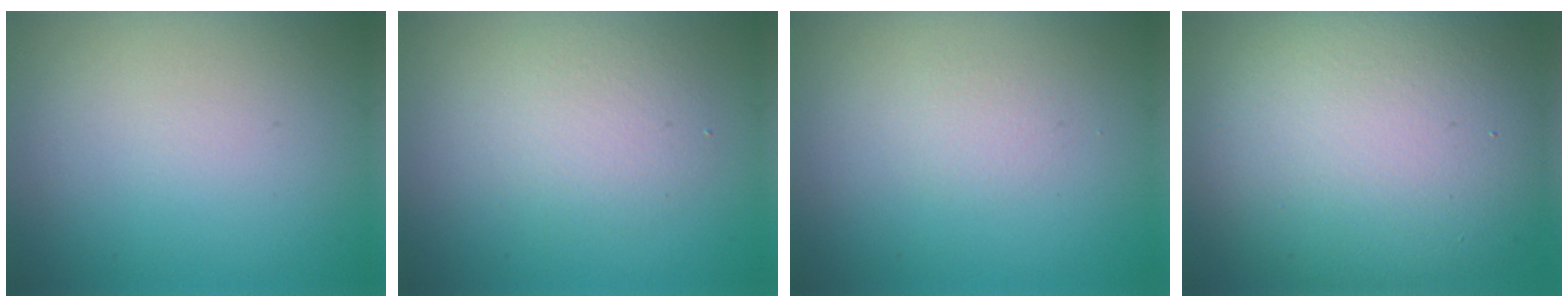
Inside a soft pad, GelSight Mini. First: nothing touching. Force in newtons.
{"total": 2.7, "press": 2.7, "slide": 0.1}
{"total": 0.9, "press": 0.9, "slide": 0.1}
{"total": 15.1, "press": 15.1, "slide": 1.0}